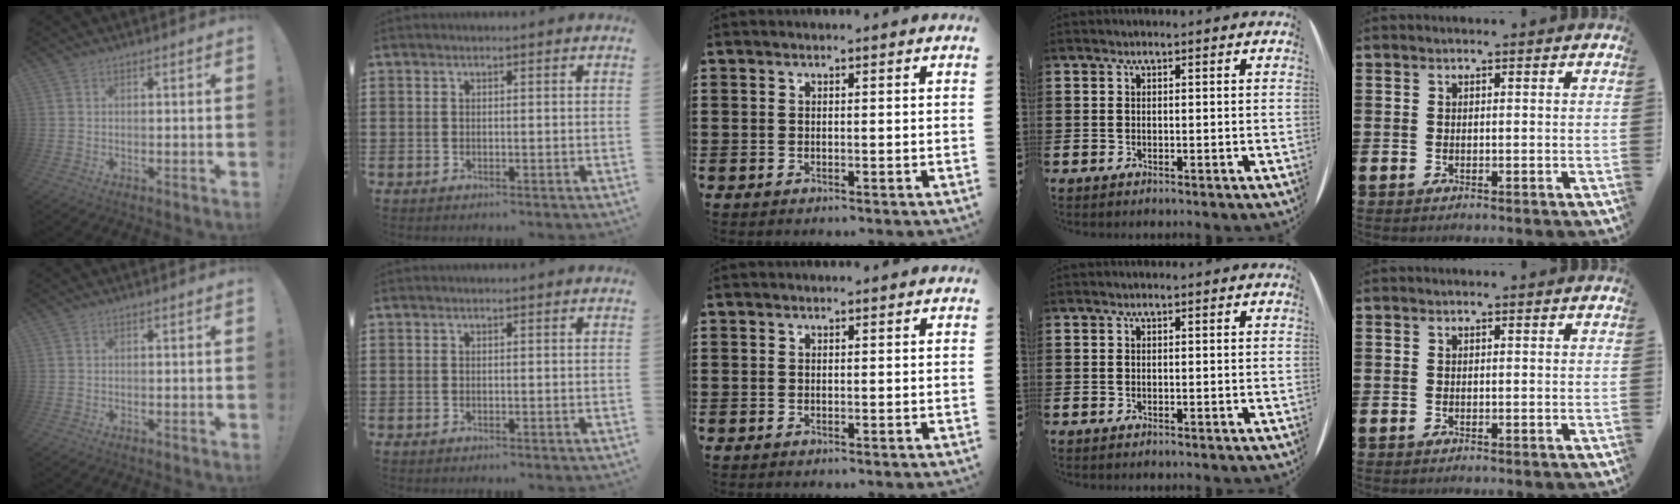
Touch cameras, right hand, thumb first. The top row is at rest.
{}